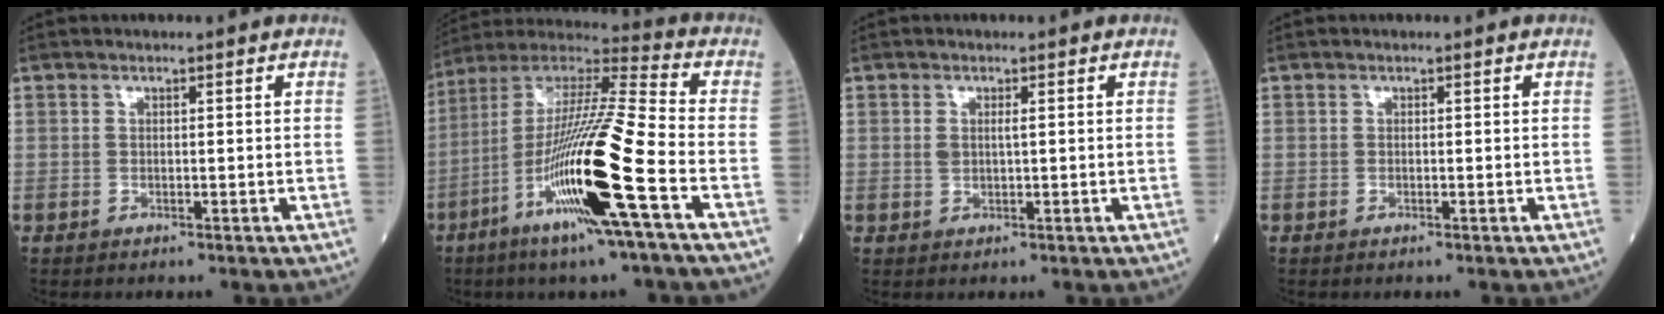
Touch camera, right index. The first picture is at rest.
{"total": 20.5, "force": [-7.3, -0.1, 19.2], "torque": [-0.389, -0.025, -0.145]}
{"total": 1.8, "force": [0.4, 0.6, 1.6], "torque": [-0.035, 0.002, 0.010]}
{"total": 0.0}